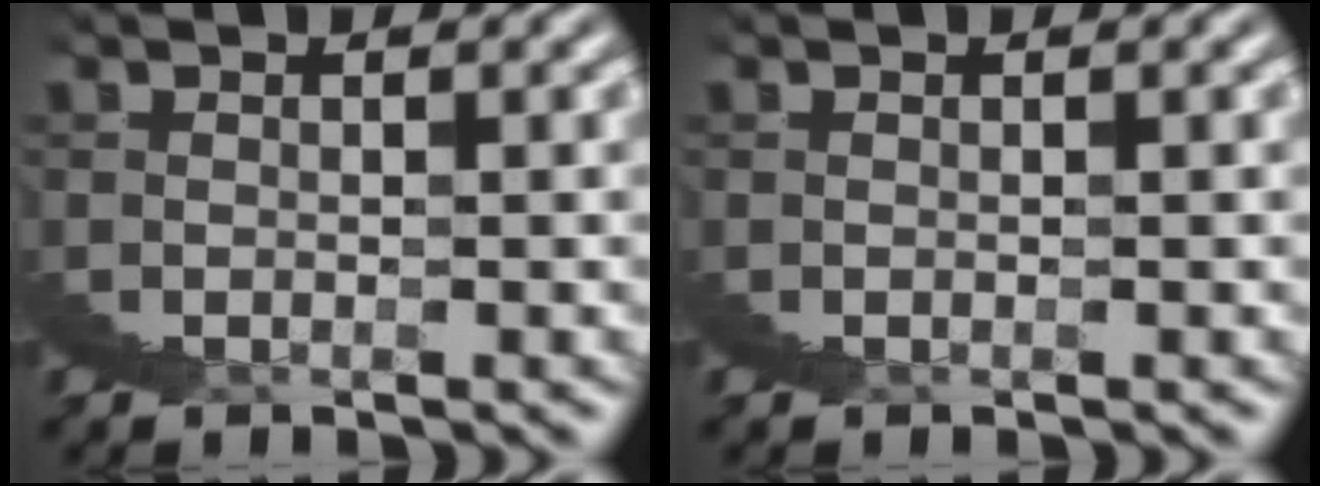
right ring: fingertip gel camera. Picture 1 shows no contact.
{"total": 0.0}